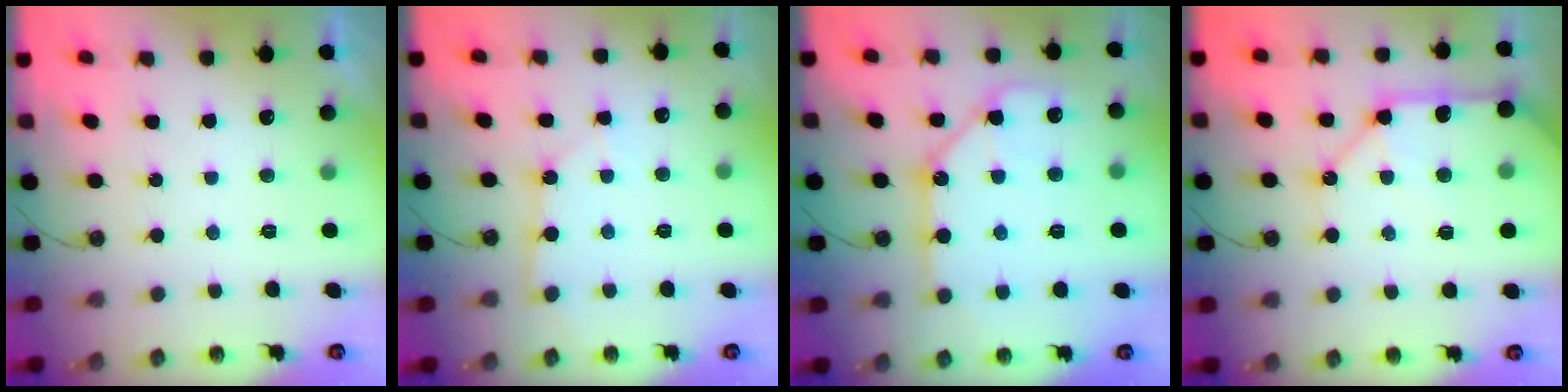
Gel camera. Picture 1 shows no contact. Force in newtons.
{"total": 4.8, "press": 4.8, "slide": 0.4}
{"total": 11.5, "press": 11.4, "slide": 1.2}
{"total": 12.9, "press": 12.8, "slide": 1.7}